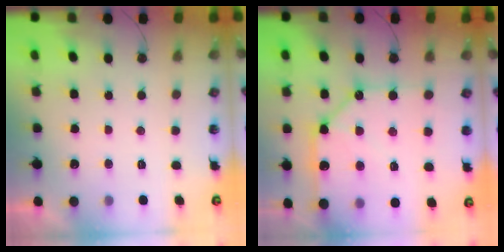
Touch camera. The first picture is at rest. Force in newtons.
{"total": 14.7, "press": 14.6, "slide": 1.6}